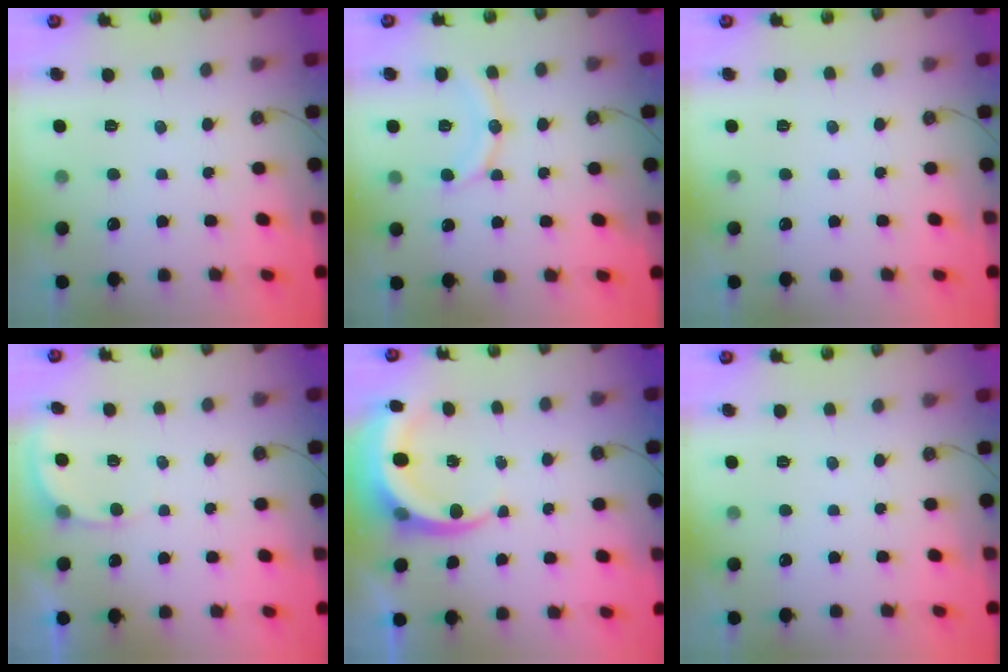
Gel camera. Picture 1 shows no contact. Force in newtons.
{"total": 11.1, "press": 11.0, "slide": 1.1}
{"total": 0.0}
{"total": 3.4, "press": 3.4, "slide": 0.2}
{"total": 6.3, "press": 6.3, "slide": 0.2}
{"total": 0.0}